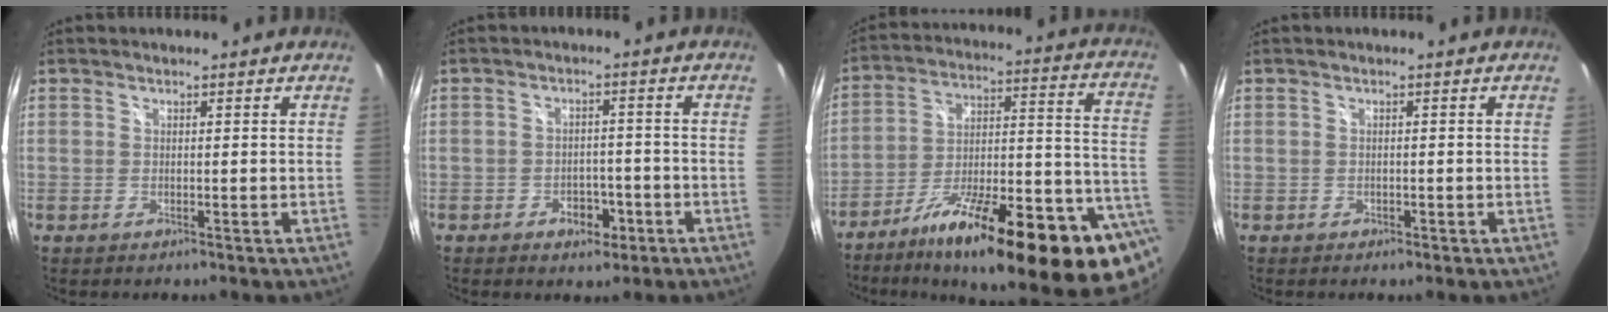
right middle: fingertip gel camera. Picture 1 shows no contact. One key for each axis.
{"total": 4.7, "fx": -2.7, "fy": 3.2, "fz": 2.2, "tx": -0.045, "ty": 0.004, "tz": -0.031}
{"total": 29.5, "fx": -15.0, "fy": 7.0, "fz": 24.4, "tx": -0.324, "ty": -0.015, "tz": -0.224}
{"total": 0.8, "fx": -0.6, "fy": 0.6, "fz": 0.2, "tx": -0.005, "ty": -0.003, "tz": -0.009}